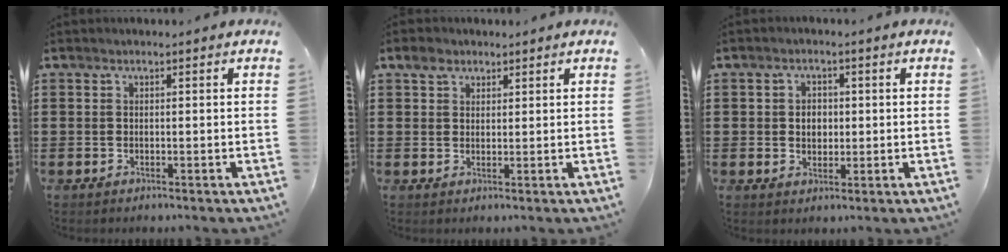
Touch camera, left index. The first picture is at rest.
{"total": 3.1, "force": [2.0, 2.2, 0.9], "torque": [-0.020, 0.007, 0.034]}
{"total": 2.7, "force": [0.2, 2.2, 1.6], "torque": [-0.031, 0.005, -0.002]}